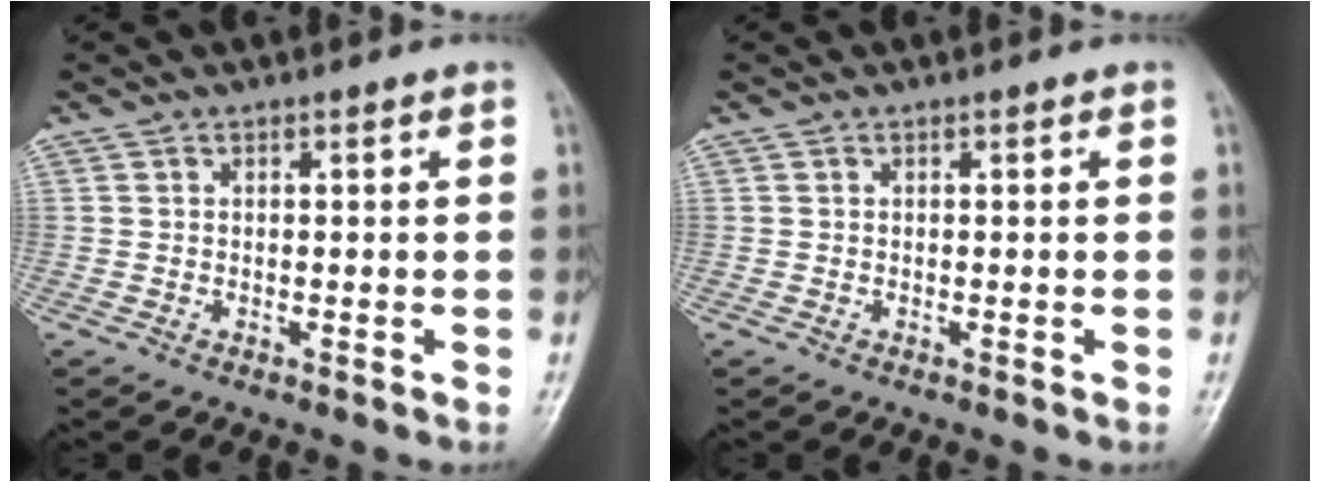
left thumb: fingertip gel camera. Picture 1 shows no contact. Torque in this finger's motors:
{"motor_torque": [0.00, 0.00, 0.03, -0.03, 0.00]}